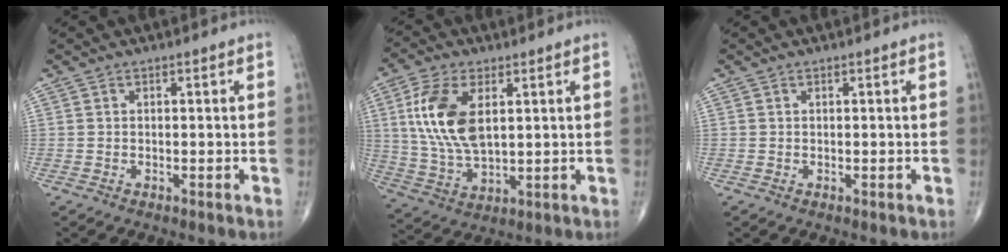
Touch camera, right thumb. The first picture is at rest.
{"total": 13.7, "force": [3.6, 7.1, 11.1], "torque": [-0.225, -0.012, 0.077]}
{"total": 0.0}